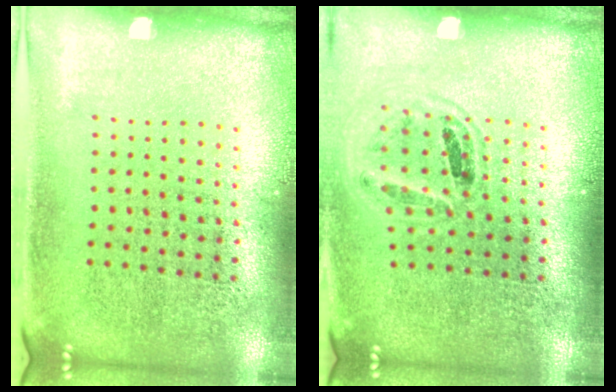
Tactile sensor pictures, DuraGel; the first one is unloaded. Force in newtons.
{"total": 1.0, "press": 1.0, "slide": 0.1}